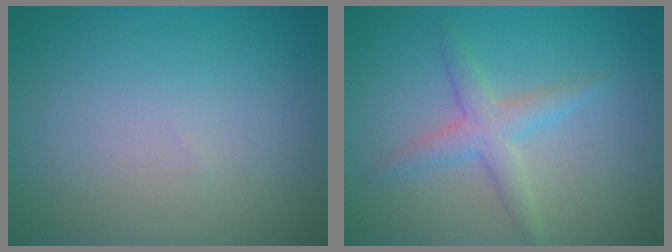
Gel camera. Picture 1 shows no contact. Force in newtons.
{"total": 2.7, "press": 2.7, "slide": 0.0}